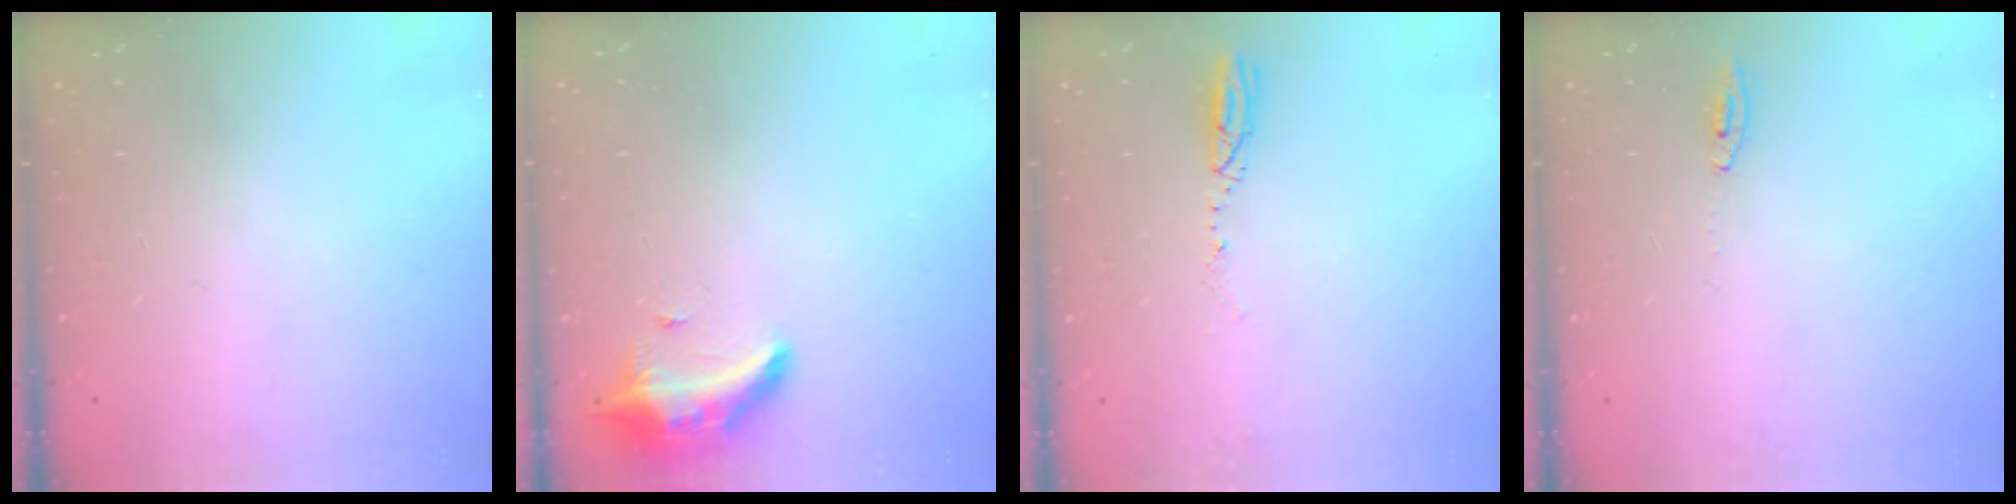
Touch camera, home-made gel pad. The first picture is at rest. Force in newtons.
{"total": 15.2, "press": 10.5, "slide": 11.0}
{"total": 3.3, "press": 3.3, "slide": 0.8}
{"total": 2.9, "press": 2.8, "slide": 0.2}